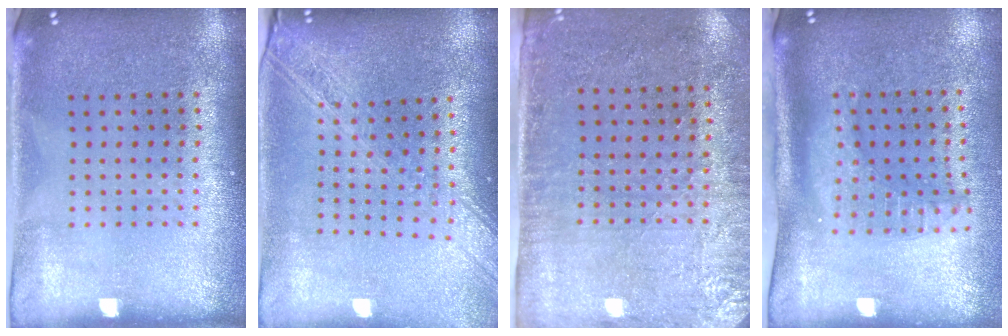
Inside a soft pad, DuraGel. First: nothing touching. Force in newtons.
{"total": 2.2, "press": 1.9, "slide": 1.2}
{"total": 2.8, "press": 2.4, "slide": 1.4}
{"total": 2.0, "press": 1.6, "slide": 1.3}